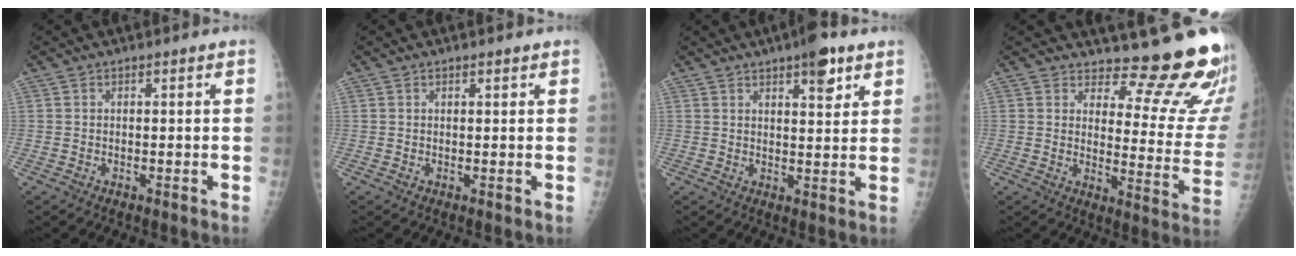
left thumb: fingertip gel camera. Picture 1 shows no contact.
{"total": 0.7, "force": [0.5, 0.3, 0.4], "torque": [-0.007, -0.003, 0.008]}
{"total": 6.9, "force": [4.2, 2.3, 5.0], "torque": [-0.055, -0.019, 0.056]}
{"total": 15.6, "force": [14.2, 3.6, 5.3], "torque": [-0.023, -0.163, 0.162]}